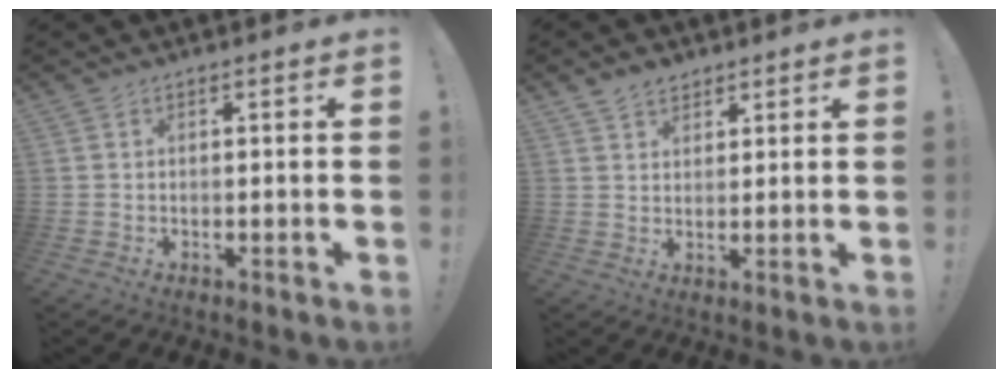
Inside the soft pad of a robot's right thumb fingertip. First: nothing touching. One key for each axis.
{"total": 4.2, "fx": 3.2, "fy": 2.5, "fz": 1.0, "tx": -0.013, "ty": -0.014, "tz": 0.058}